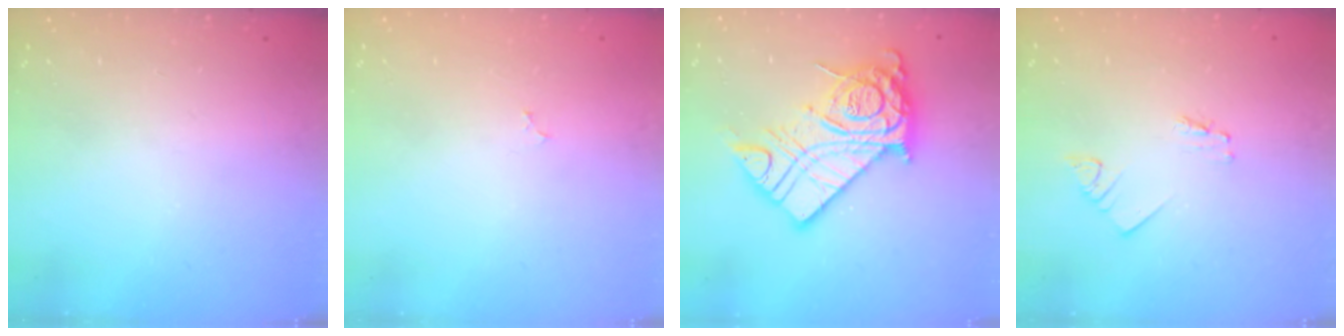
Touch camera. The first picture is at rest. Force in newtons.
{"total": 2.3, "press": 2.3, "slide": 0.2}
{"total": 20.5, "press": 20.4, "slide": 2.0}
{"total": 1.2, "press": 1.2, "slide": 0.1}